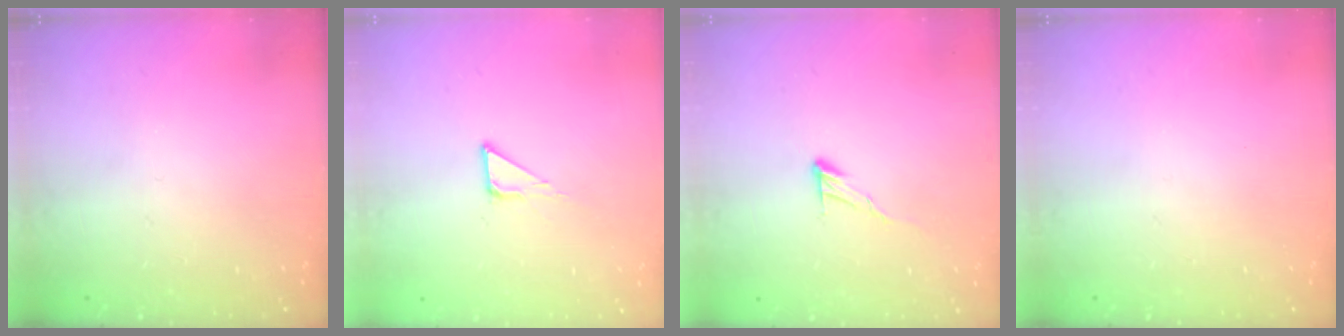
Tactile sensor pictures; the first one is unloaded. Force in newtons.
{"total": 1.9, "press": 1.9, "slide": 0.1}
{"total": 6.5, "press": 6.5, "slide": 0.4}
{"total": 0.0}